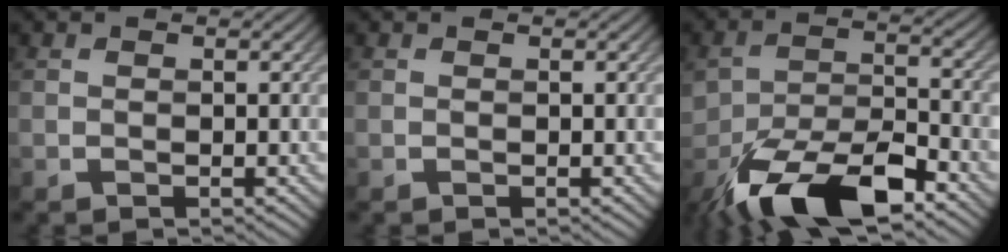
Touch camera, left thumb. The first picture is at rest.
{"total": 0.0}
{"total": 13.0, "force": [-8.2, 5.3, 8.6], "torque": [-0.173, -0.019, -0.148]}